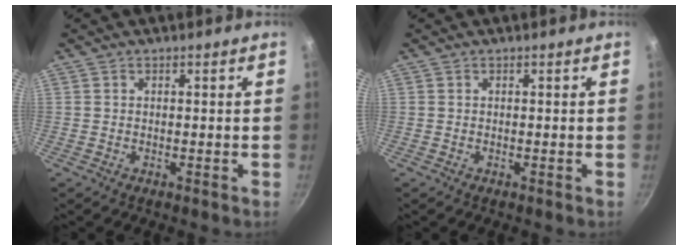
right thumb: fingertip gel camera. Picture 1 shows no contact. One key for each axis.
{"total": 0.0}